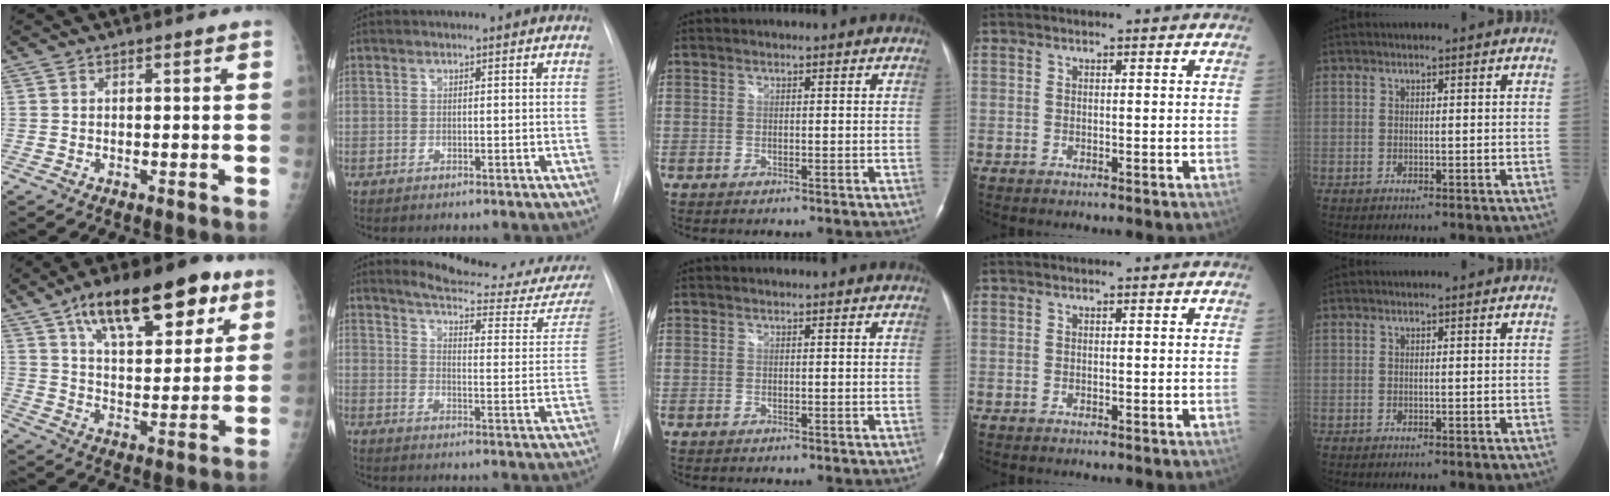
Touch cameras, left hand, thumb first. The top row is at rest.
{"thumb": {"total": 21.2, "force": [11.5, 9.3, 15.2], "torque": [-0.197, -0.022, 0.186]}, "index": {"total": 17.8, "force": [17.0, 1.4, 4.9], "torque": [-0.059, -0.093, 0.199]}}